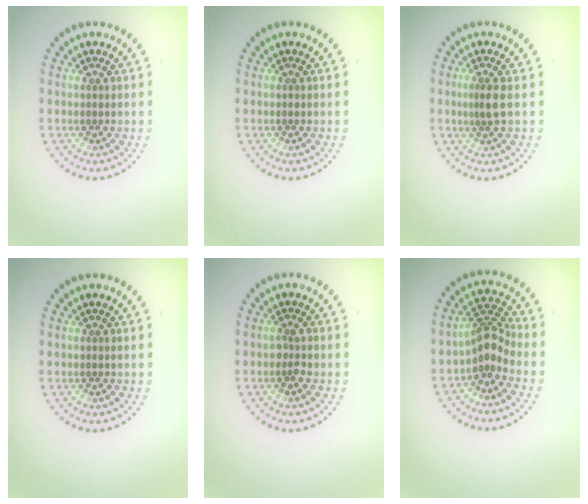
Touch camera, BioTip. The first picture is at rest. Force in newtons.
{"total": 0.0}
{"total": 1.5, "press": 1.1, "slide": 1.1}
{"total": 0.0}
{"total": 0.9, "press": 0.9, "slide": 0.3}
{"total": 2.8, "press": 2.1, "slide": 1.9}